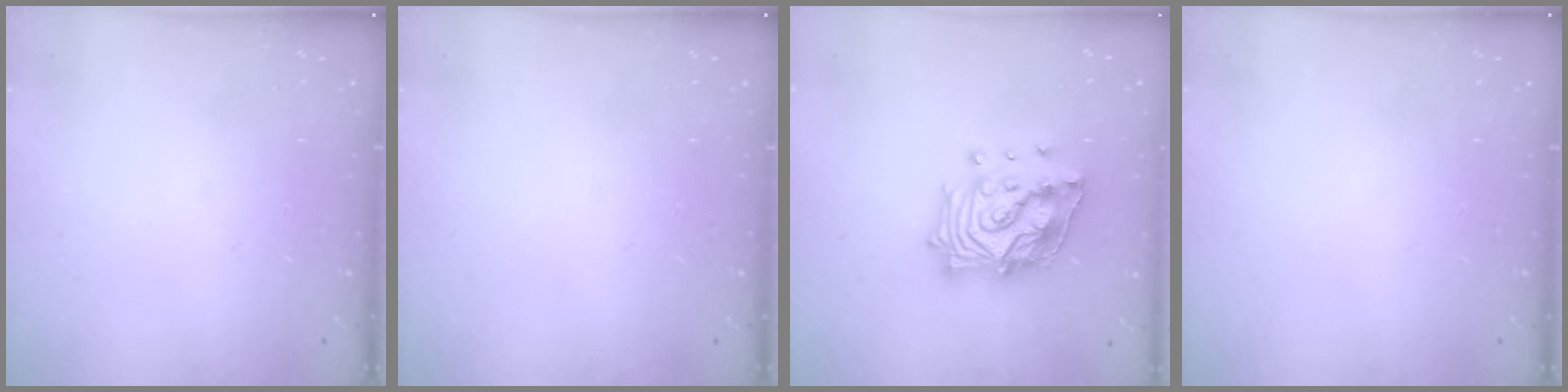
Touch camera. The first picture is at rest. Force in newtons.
{"total": 0.0}
{"total": 18.9, "press": 18.7, "slide": 2.6}
{"total": 0.0}